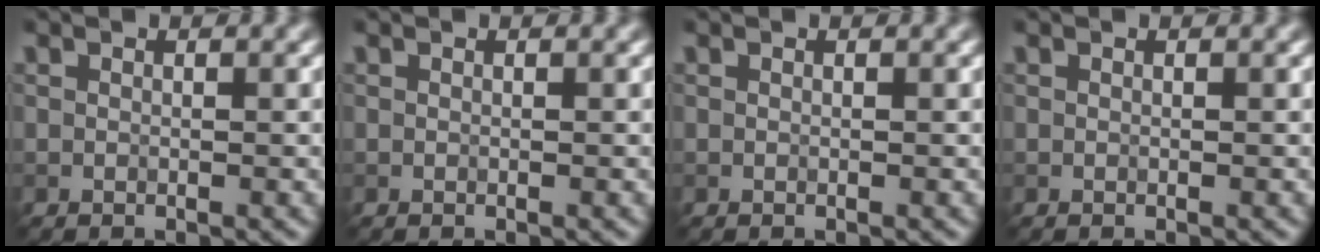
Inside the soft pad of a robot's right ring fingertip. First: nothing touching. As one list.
[{"total": 0.0}, {"total": 0.0}, {"total": 0.0}]